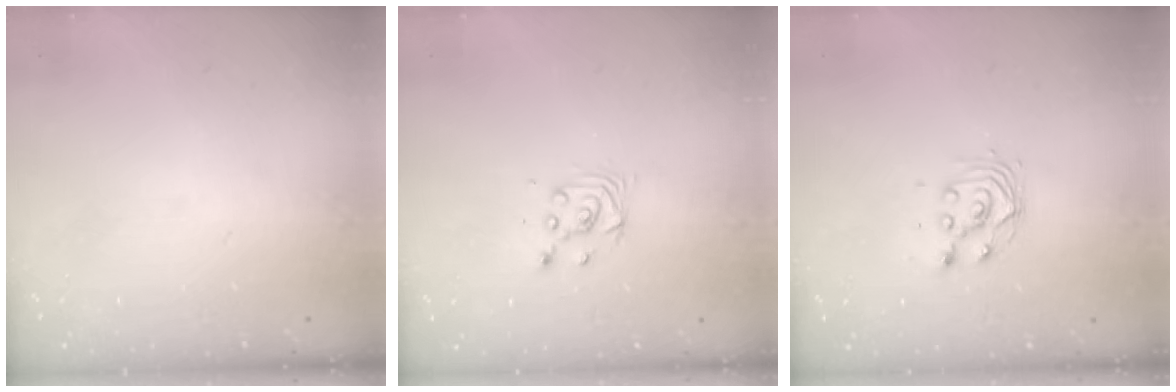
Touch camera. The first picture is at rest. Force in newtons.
{"total": 3.4, "press": 3.4, "slide": 0.4}
{"total": 4.4, "press": 4.4, "slide": 0.2}